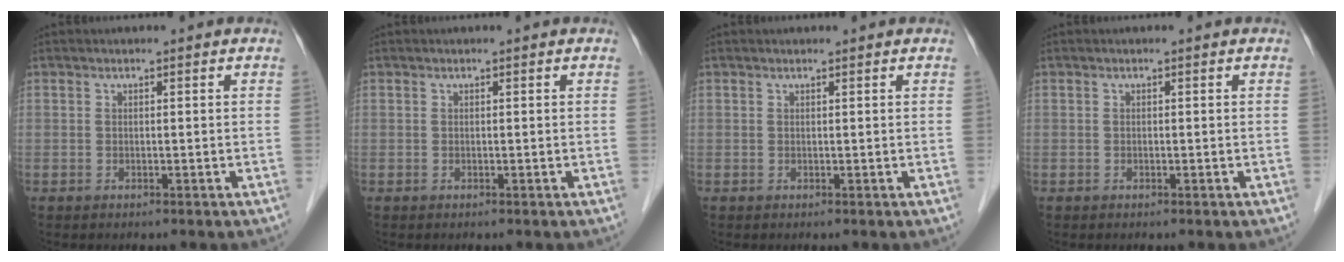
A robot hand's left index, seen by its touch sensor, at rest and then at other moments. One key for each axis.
{"total": 0.0}
{"total": 0.8, "fx": 0.8, "fy": 0.0, "fz": 0.3, "tx": -0.009, "ty": 0.010, "tz": 0.014}
{"total": 0.0}